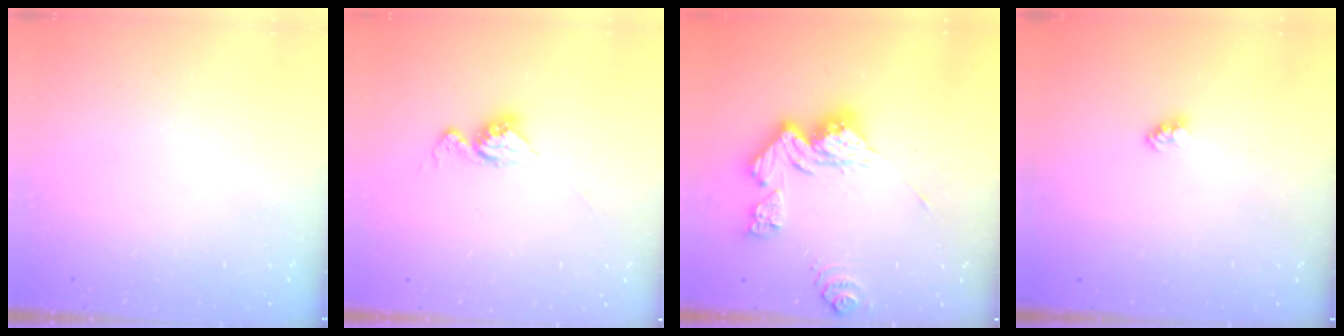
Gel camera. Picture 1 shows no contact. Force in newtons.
{"total": 11.1, "press": 11.0, "slide": 0.9}
{"total": 14.6, "press": 14.5, "slide": 1.5}
{"total": 2.3, "press": 2.3, "slide": 0.1}